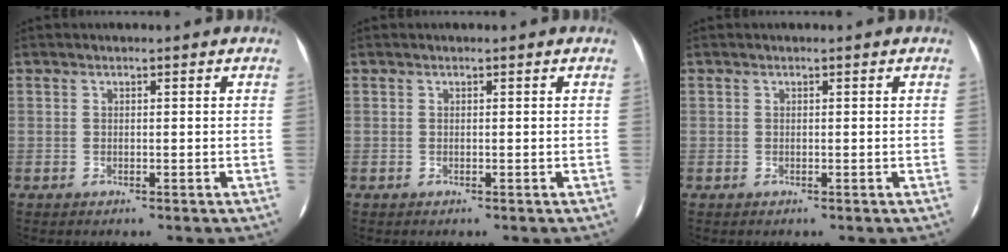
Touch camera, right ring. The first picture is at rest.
{"total": 0.0}
{"total": 0.0}